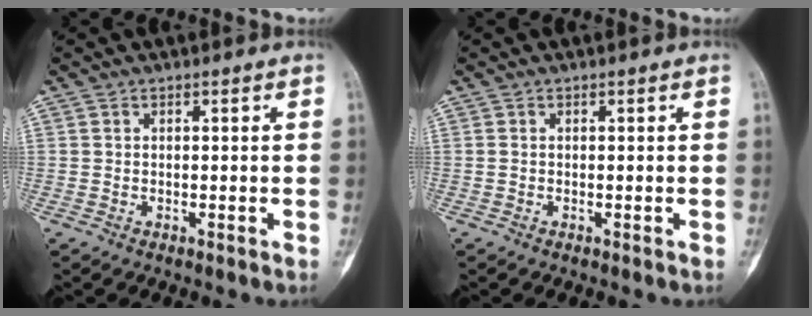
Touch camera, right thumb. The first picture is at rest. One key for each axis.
{"total": 0.0}